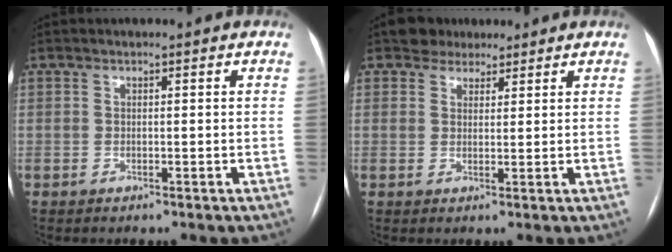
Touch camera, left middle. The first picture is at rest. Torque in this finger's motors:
{"motor_torque": [0.11, -0.18, -0.02, -0.01]}